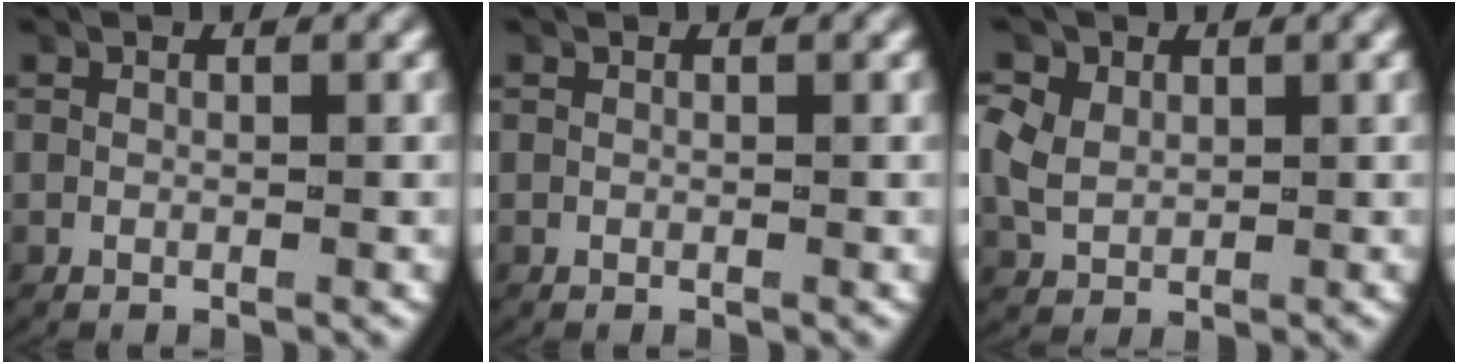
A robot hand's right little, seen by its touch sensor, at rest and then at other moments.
{"total": 0.0}
{"total": 3.9, "force": [0.5, 3.4, 1.7], "torque": [-0.060, -0.010, 0.019]}